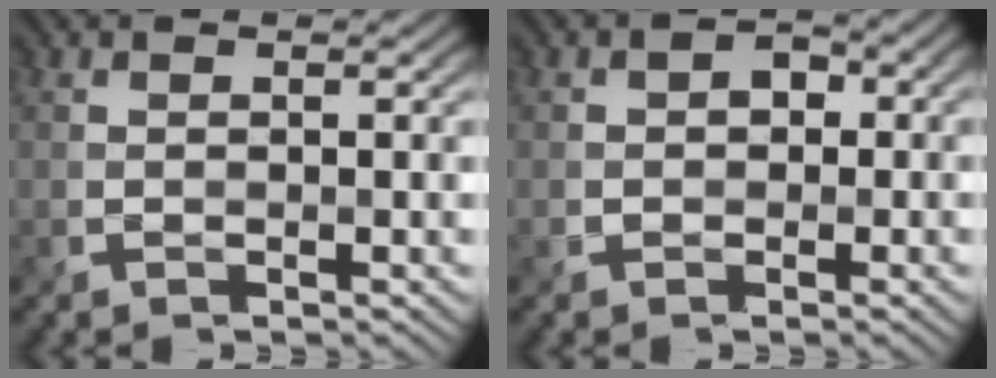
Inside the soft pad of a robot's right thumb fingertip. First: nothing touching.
{"total": 2.2, "force": [-0.1, 1.9, 1.1], "torque": [-0.020, 0.002, -0.004]}